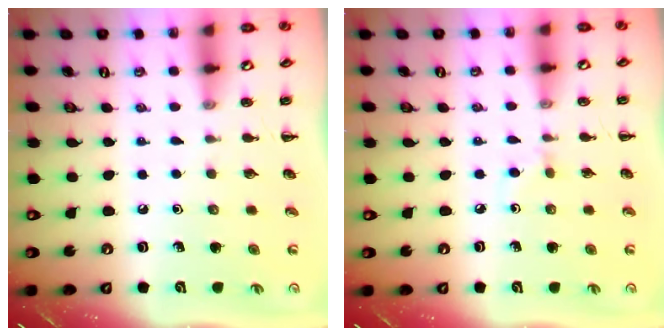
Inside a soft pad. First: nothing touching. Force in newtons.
{"total": 2.7, "press": 2.5, "slide": 1.0}